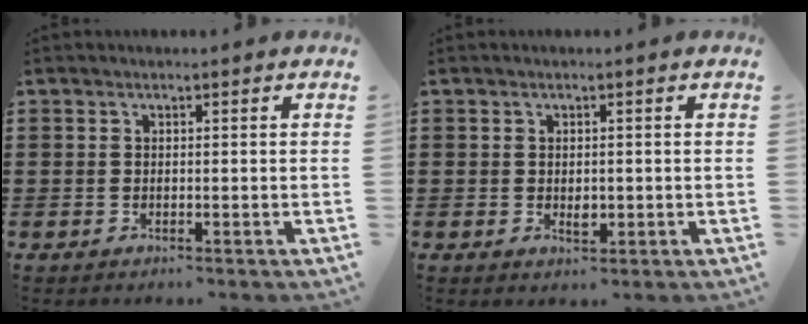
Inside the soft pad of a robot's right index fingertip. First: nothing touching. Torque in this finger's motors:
{"motor_torque": [0.69, 0.17, 0.03, 0.06]}